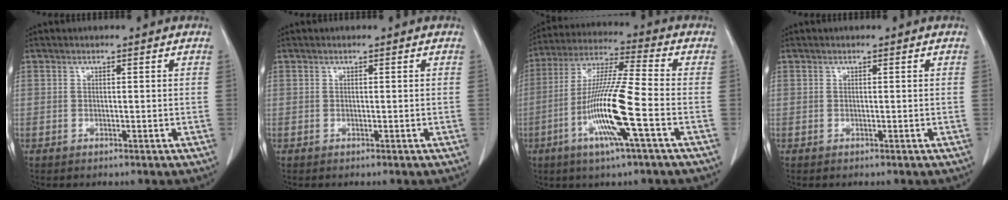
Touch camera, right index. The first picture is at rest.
{"total": 0.0}
{"total": 14.1, "force": [-4.5, -0.2, 13.4], "torque": [-0.269, -0.010, -0.092]}
{"total": 0.0}